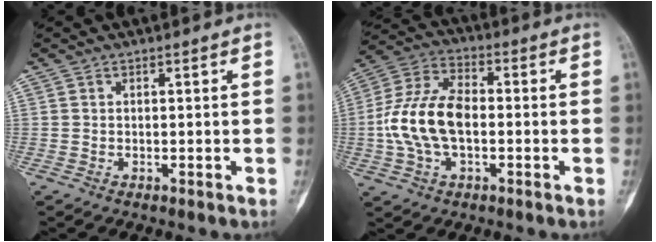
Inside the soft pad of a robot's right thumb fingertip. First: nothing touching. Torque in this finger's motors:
{"motor_torque": [1.50, 2.30, 0.29, -0.26, 0.14]}